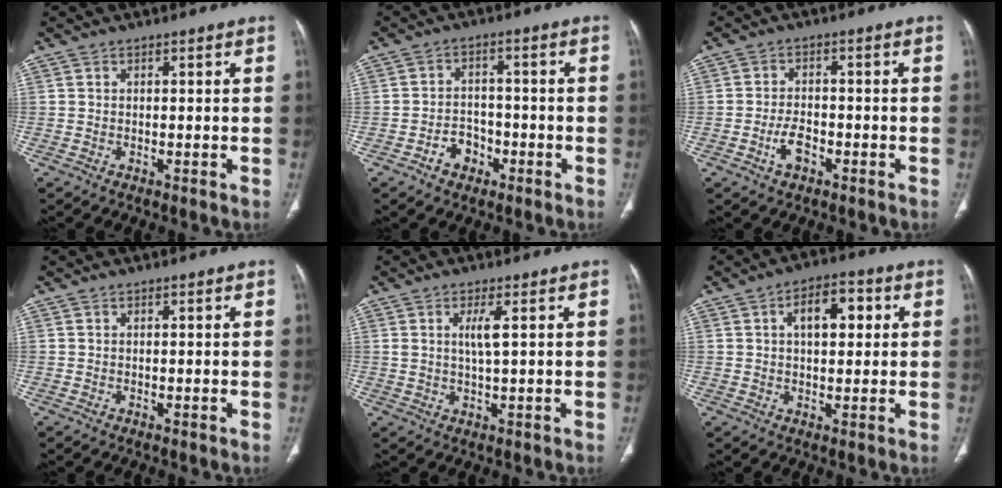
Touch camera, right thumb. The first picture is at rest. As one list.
[{"total": 5.0, "force": [-2.5, 3.8, 2.0], "torque": [-0.010, 0.029, -0.041]}, {"total": 4.1, "force": [-1.9, 2.4, 2.7], "torque": [-0.045, 0.017, -0.036]}, {"total": 0.0}, {"total": 3.3, "force": [1.0, 0.4, 3.2], "torque": [-0.069, -0.009, 0.022]}, {"total": 8.1, "force": [2.1, 4.5, 6.5], "torque": [-0.075, 0.012, 0.028]}]